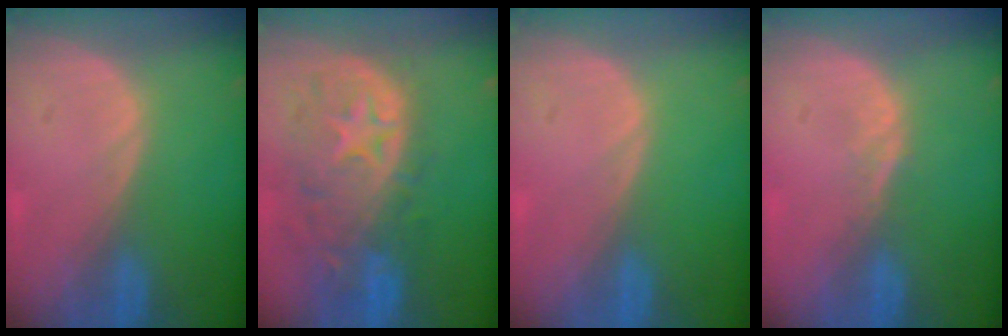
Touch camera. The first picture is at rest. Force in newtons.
{"total": 11.8, "press": 10.1, "slide": 6.1}
{"total": 0.0}
{"total": 1.5, "press": 1.2, "slide": 0.9}